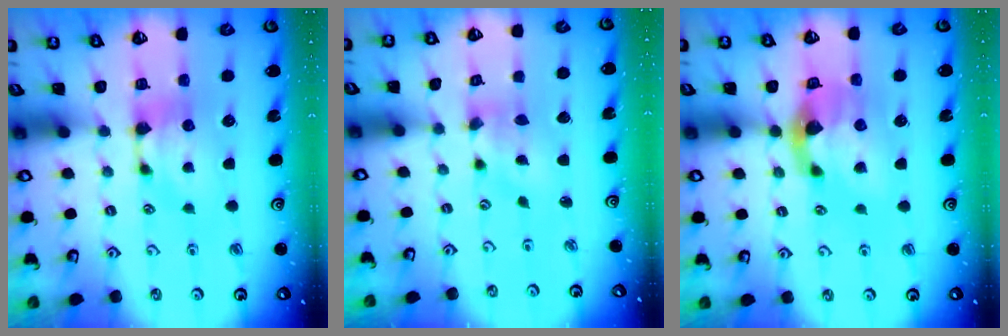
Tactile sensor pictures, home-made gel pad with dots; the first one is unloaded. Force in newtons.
{"total": 1.7, "press": 1.0, "slide": 1.4}
{"total": 4.5, "press": 4.1, "slide": 2.0}